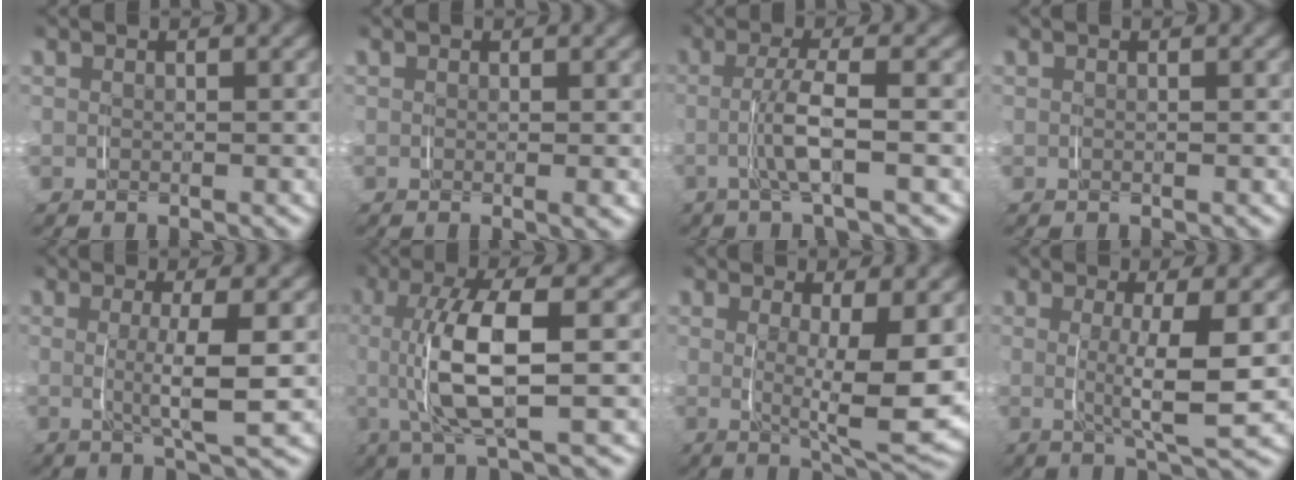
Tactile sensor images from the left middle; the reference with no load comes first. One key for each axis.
{"total": 0.5, "fx": 0.1, "fy": -0.1, "fz": 0.5, "tx": -0.003, "ty": -0.002, "tz": 0.000}
{"total": 3.1, "fx": -0.5, "fy": -0.2, "fz": 3.1, "tx": -0.062, "ty": 0.000, "tz": -0.013}
{"total": 0.0}
{"total": 4.2, "fx": 0.4, "fy": 0.0, "fz": 4.2, "tx": -0.070, "ty": -0.008, "tz": 0.008}
{"total": 6.6, "fx": -0.2, "fy": 1.3, "fz": 6.5, "tx": -0.132, "ty": 0.004, "tz": -0.008}
{"total": 7.0, "fx": 0.9, "fy": 1.6, "fz": 6.8, "tx": -0.093, "ty": -0.024, "tz": 0.017}
{"total": 5.5, "fx": 0.6, "fy": 0.6, "fz": 5.4, "tx": -0.085, "ty": -0.011, "tz": 0.009}